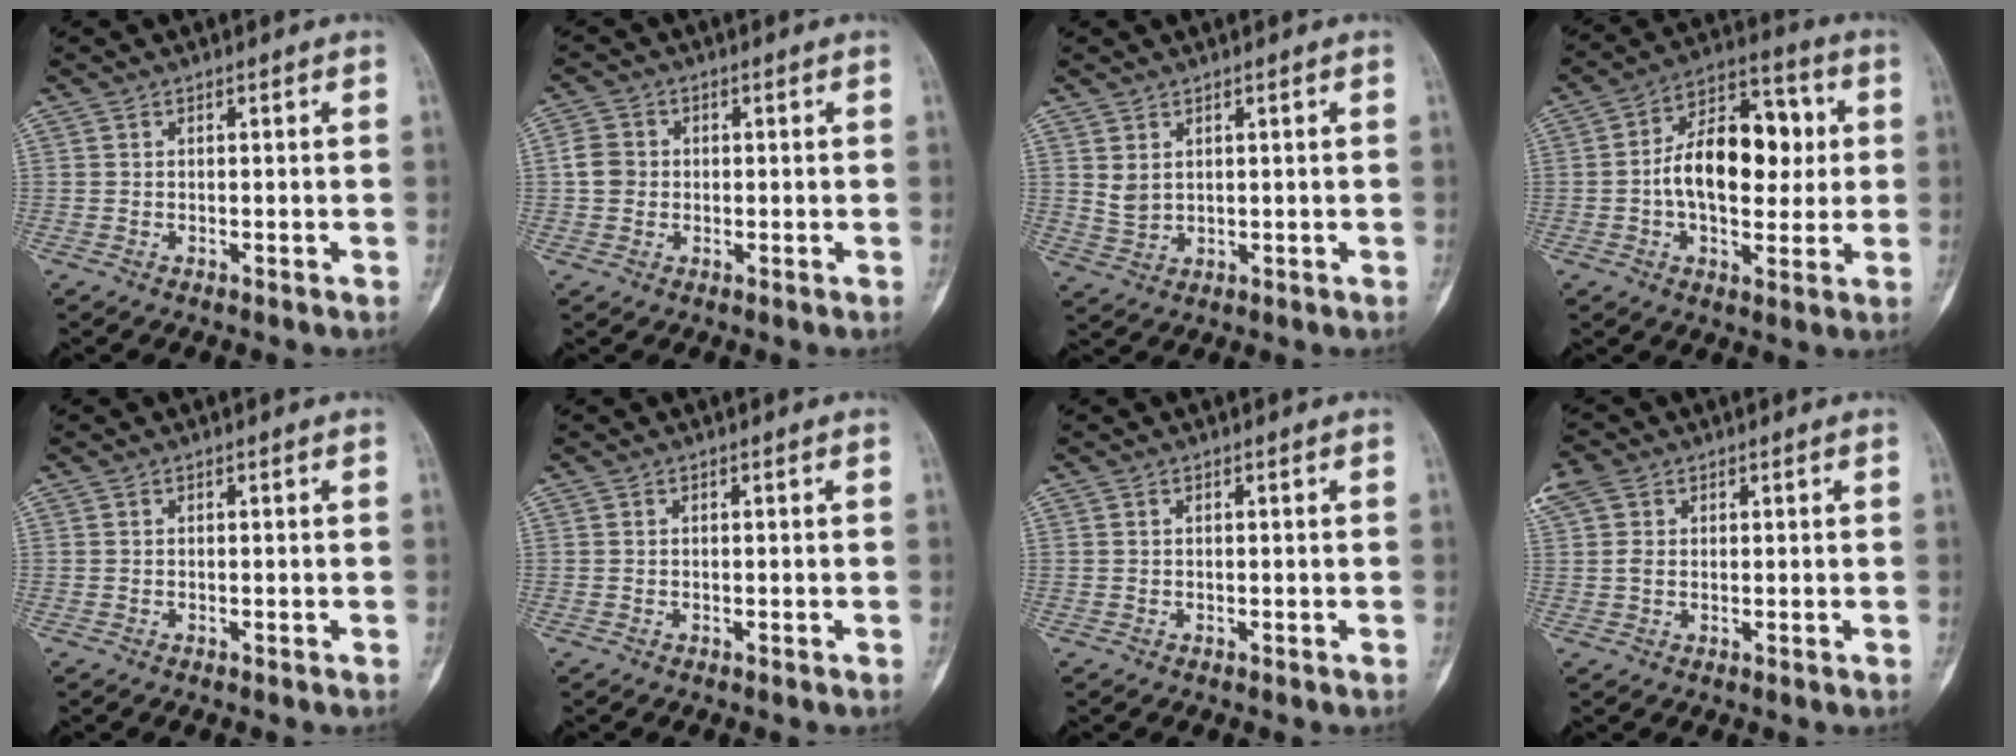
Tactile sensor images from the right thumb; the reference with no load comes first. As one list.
[{"total": 3.8, "force": [-0.1, 3.4, 1.7], "torque": [-0.024, 0.008, -0.007]}, {"total": 3.1, "force": [1.3, 2.1, 1.9], "torque": [-0.031, -0.012, 0.035]}, {"total": 16.6, "force": [0.8, 9.8, 13.4], "torque": [-0.178, 0.028, 0.004]}, {"total": 0.0}, {"total": 0.0}, {"total": 0.0}, {"total": 4.8, "force": [1.9, 3.5, 2.7], "torque": [-0.063, 0.013, 0.039]}]